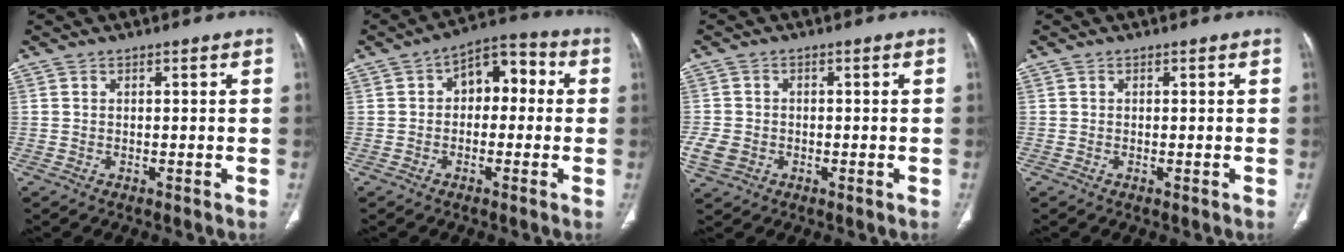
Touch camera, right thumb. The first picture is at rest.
{"total": 8.6, "force": [0.8, 5.6, 6.5], "torque": [-0.056, 0.033, -0.002]}
{"total": 4.8, "force": [-1.3, 4.0, 2.4], "torque": [-0.050, 0.008, -0.019]}
{"total": 0.0}